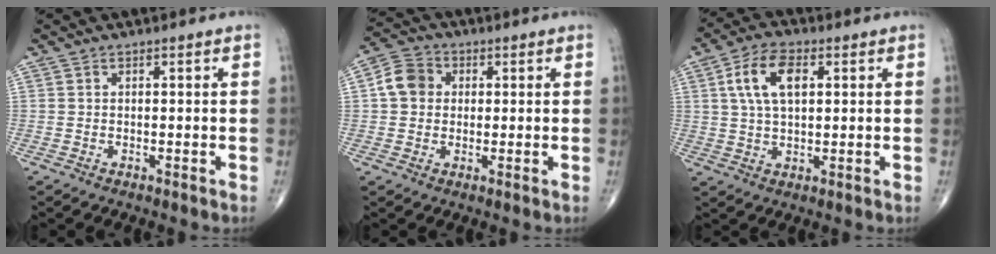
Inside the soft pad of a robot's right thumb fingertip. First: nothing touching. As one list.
[{"total": 6.4, "force": [0.8, 5.5, 3.1], "torque": [-0.046, 0.013, 0.005]}, {"total": 9.1, "force": [2.5, 4.8, 7.3], "torque": [-0.130, 0.005, 0.044]}]